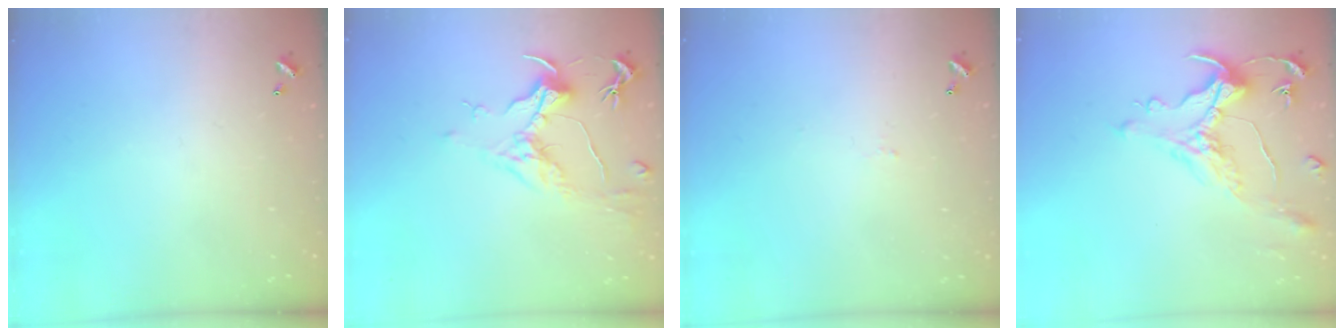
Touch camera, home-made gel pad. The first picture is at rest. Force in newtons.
{"total": 1.5, "press": 1.3, "slide": 0.8}
{"total": 1.7, "press": 1.6, "slide": 0.3}
{"total": 0.9, "press": 0.2, "slide": 0.9}